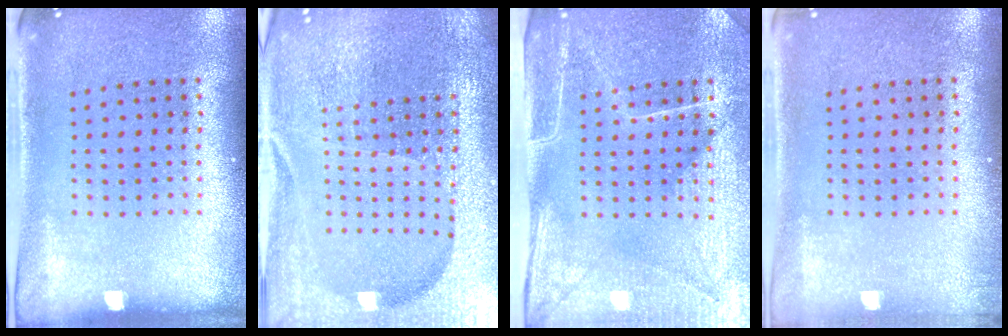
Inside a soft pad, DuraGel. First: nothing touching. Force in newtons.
{"total": 5.2, "press": 4.8, "slide": 2.0}
{"total": 4.5, "press": 4.0, "slide": 2.1}
{"total": 0.7, "press": 0.7, "slide": 0.2}